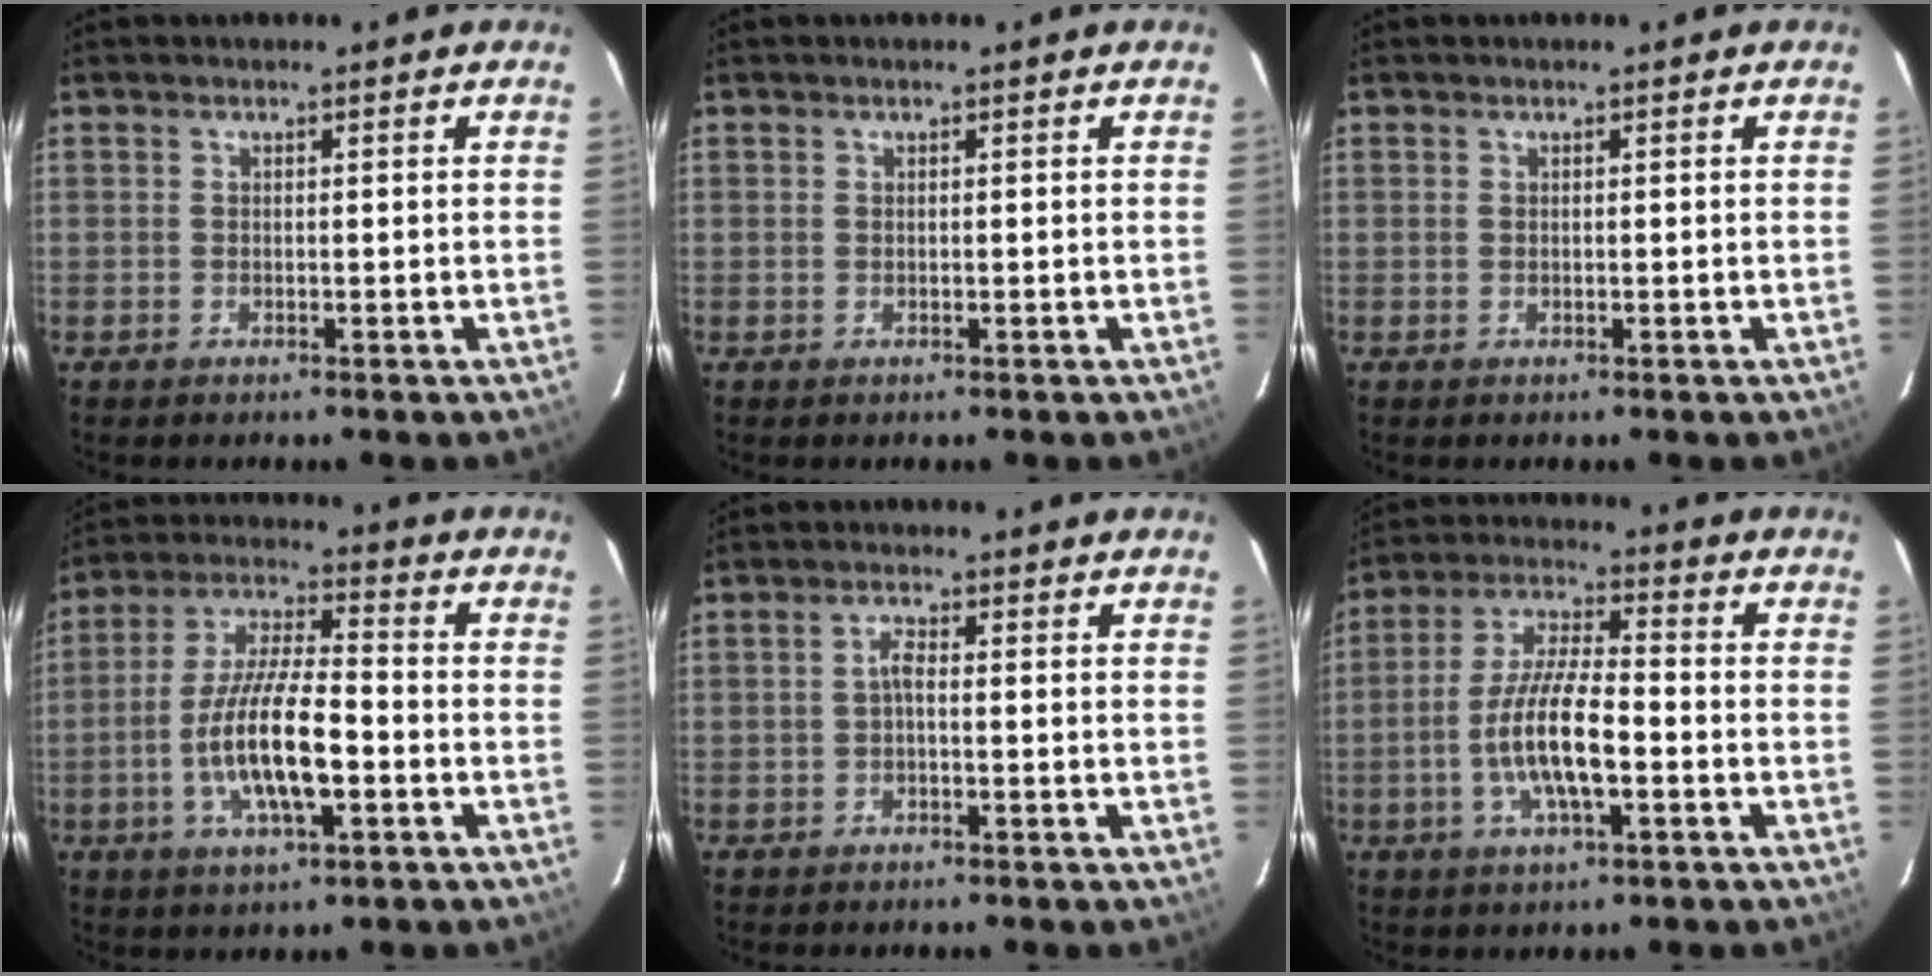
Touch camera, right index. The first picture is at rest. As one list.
[{"total": 0.0}, {"total": 0.0}, {"total": 13.3, "force": [-3.9, 3.5, 12.3], "torque": [-0.247, -0.002, -0.071]}, {"total": 1.6, "force": [-0.5, 0.4, 1.4], "torque": [-0.030, 0.007, -0.011]}, {"total": 11.3, "force": [-3.3, 2.9, 10.4], "torque": [-0.210, 0.003, -0.061]}]